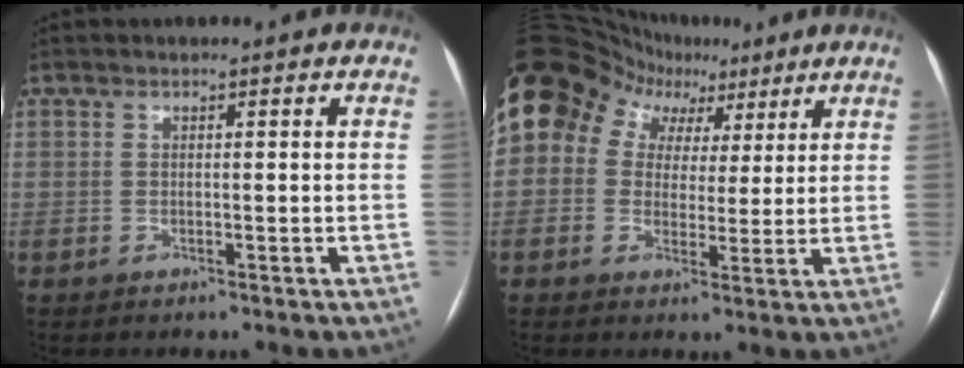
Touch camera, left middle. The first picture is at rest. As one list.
[{"total": 19.3, "force": [9.0, 14.8, 8.5], "torque": [-0.211, 0.099, 0.164]}]